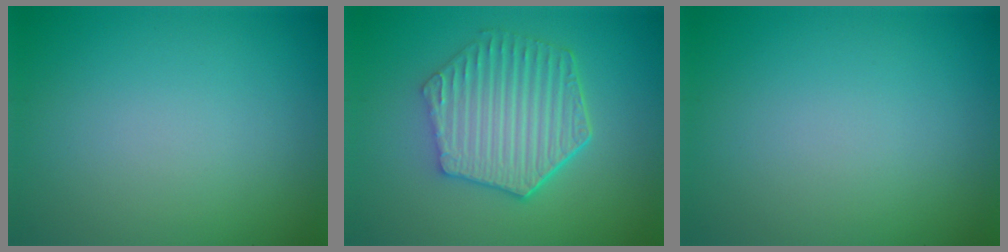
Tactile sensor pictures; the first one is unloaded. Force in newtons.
{"total": 6.2, "press": 4.8, "slide": 3.9}
{"total": 0.0}